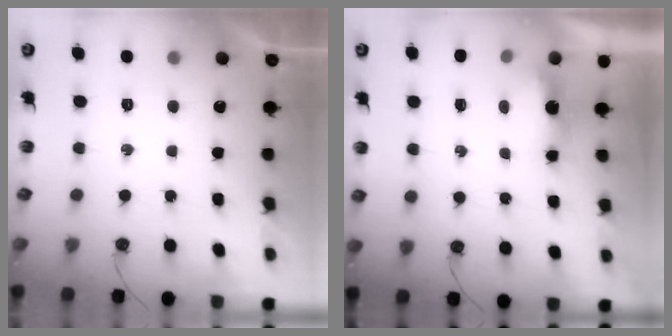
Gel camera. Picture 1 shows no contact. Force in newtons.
{"total": 5.0, "press": 4.9, "slide": 0.6}